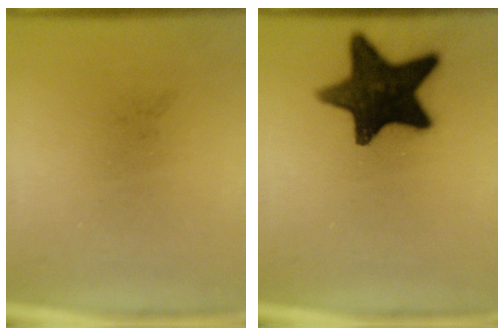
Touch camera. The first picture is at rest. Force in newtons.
{"total": 15.9}